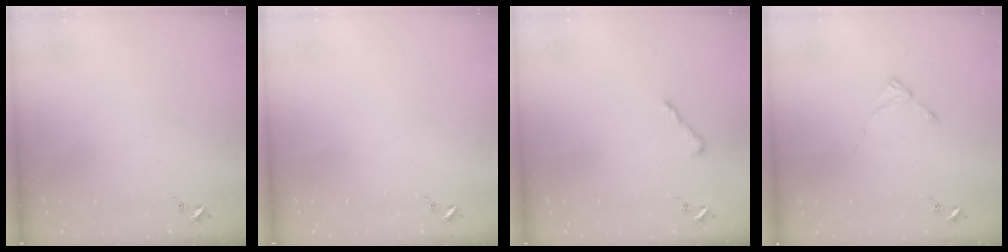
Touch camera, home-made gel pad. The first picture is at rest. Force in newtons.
{"total": 0.0}
{"total": 4.3, "press": 4.3, "slide": 0.5}
{"total": 1.9, "press": 1.8, "slide": 0.3}